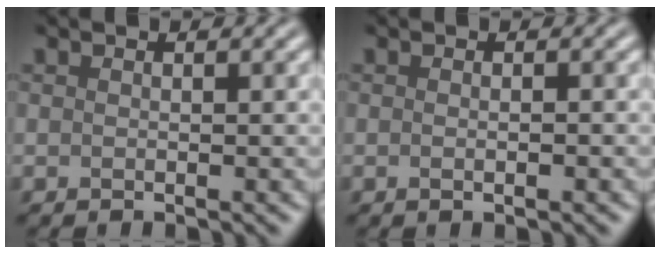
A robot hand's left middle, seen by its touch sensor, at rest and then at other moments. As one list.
[{"total": 2.0, "force": [0.3, 1.0, 1.7], "torque": [0.001, 0.012, -0.014]}]